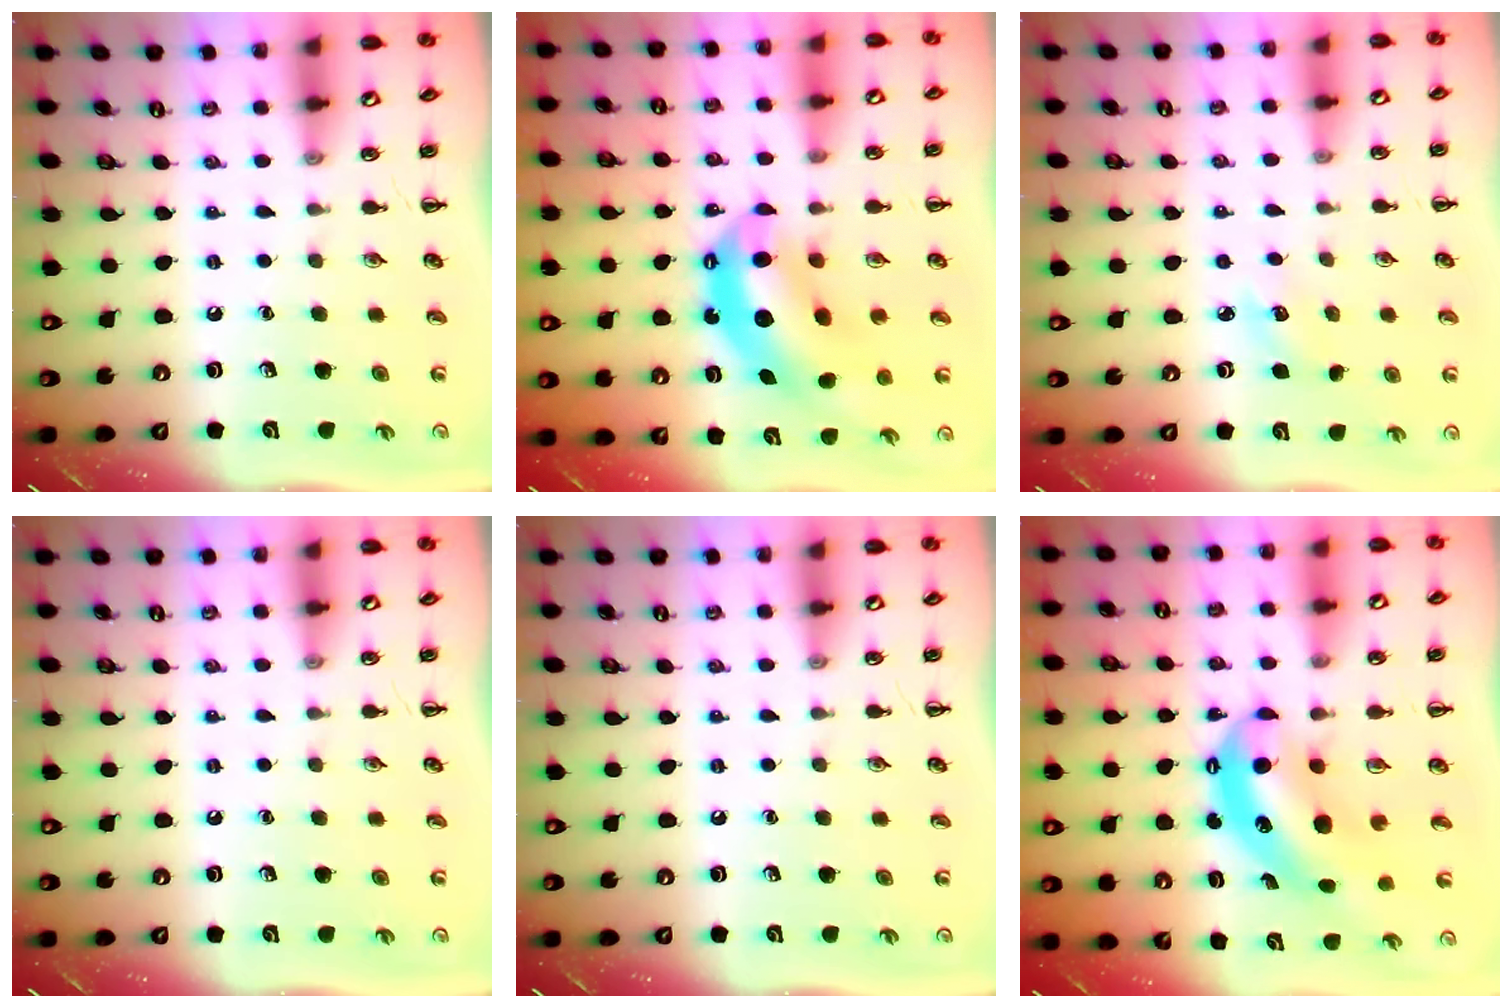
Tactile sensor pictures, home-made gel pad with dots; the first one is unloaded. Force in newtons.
{"total": 11.9, "press": 11.5, "slide": 3.1}
{"total": 4.0, "press": 3.9, "slide": 0.9}
{"total": 0.0}
{"total": 0.0}
{"total": 7.2, "press": 7.0, "slide": 1.6}